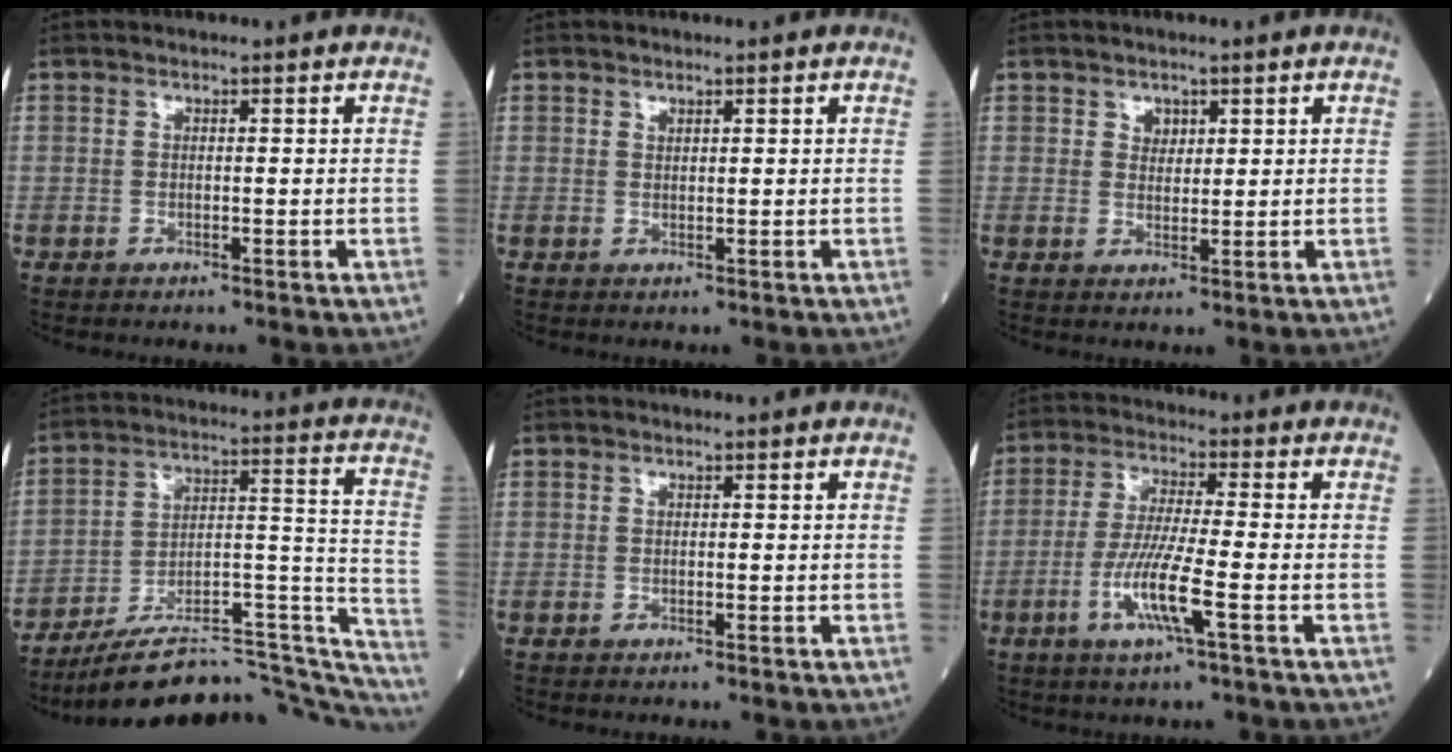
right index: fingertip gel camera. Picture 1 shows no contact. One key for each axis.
{"total": 0.6, "fx": 0.5, "fy": 0.2, "fz": 0.2, "tx": -0.003, "ty": -0.005, "tz": 0.008}
{"total": 2.1, "fx": 1.1, "fy": 1.5, "fz": 0.9, "tx": -0.011, "ty": -0.001, "tz": 0.019}
{"total": 27.2, "fx": -24.4, "fy": 5.1, "fz": 10.8, "tx": -0.087, "ty": 0.042, "tz": -0.345}
{"total": 0.0}
{"total": 8.1, "fx": -2.9, "fy": -0.2, "fz": 7.5, "tx": -0.153, "ty": -0.011, "tz": -0.058}